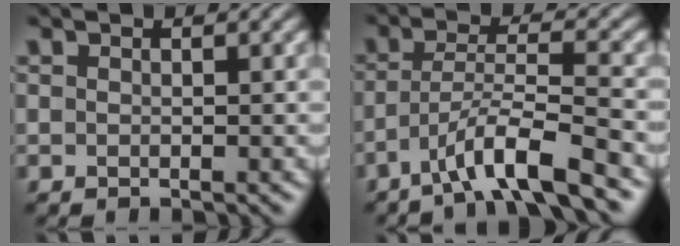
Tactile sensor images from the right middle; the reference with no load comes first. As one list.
[{"total": 5.9, "force": [-3.8, 0.7, 4.4], "torque": [-0.077, 0.009, -0.074]}]